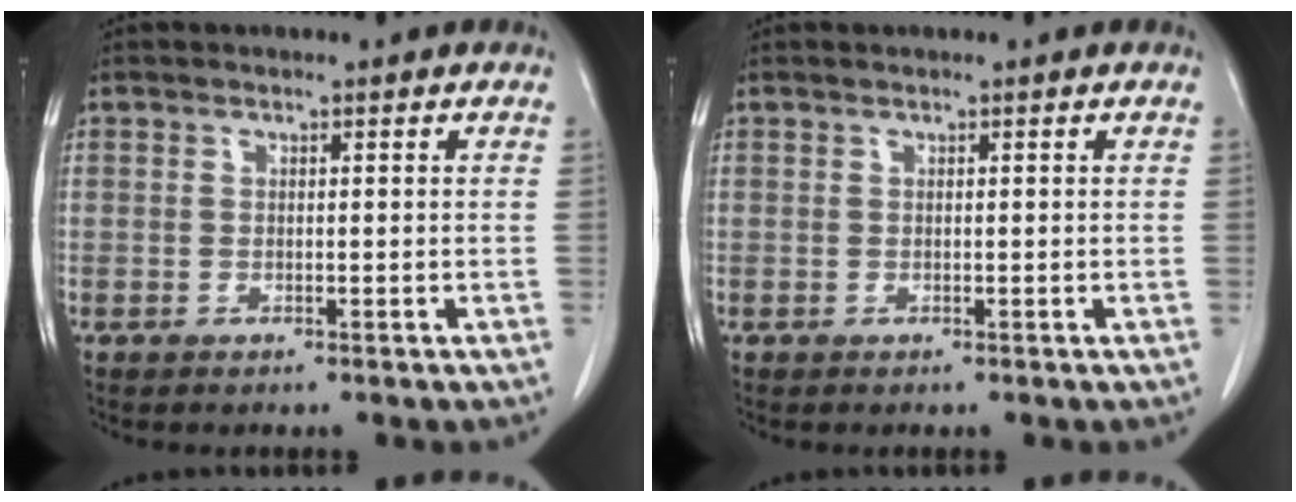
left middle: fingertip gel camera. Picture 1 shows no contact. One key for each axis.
{"total": 0.0}